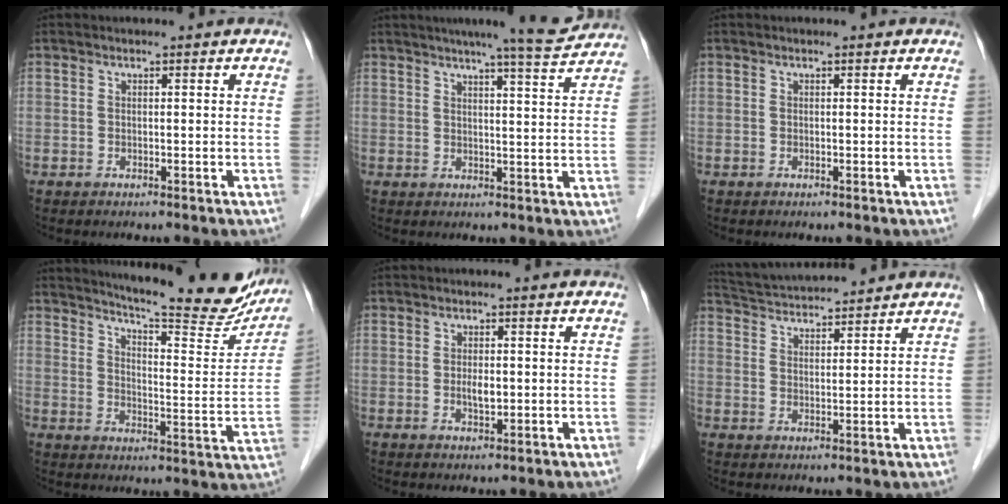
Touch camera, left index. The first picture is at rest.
{"total": 8.8, "force": [8.1, -0.7, 3.5], "torque": [-0.055, -0.004, 0.097]}
{"total": 0.0}
{"total": 23.2, "force": [20.7, 2.8, 10.1], "torque": [-0.143, -0.061, 0.257]}
{"total": 2.1, "force": [-0.1, 0.8, 1.9], "torque": [-0.038, -0.001, 0.000]}
{"total": 10.9, "force": [10.4, 0.5, 3.0], "torque": [-0.067, 0.030, 0.171]}